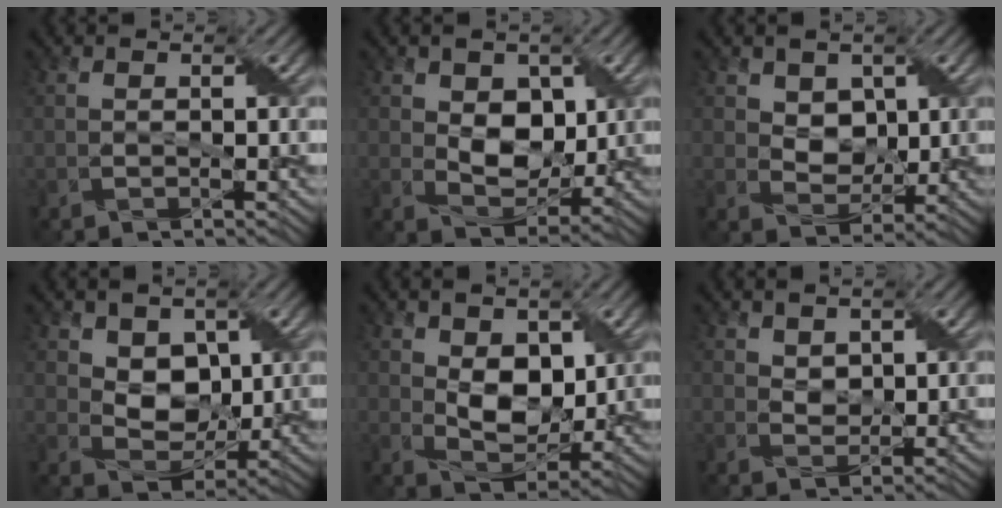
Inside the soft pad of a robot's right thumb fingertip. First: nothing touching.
{"total": 6.6, "force": [1.3, 4.7, 4.5], "torque": [-0.091, -0.006, 0.019]}
{"total": 4.5, "force": [1.6, 3.4, 2.4], "torque": [-0.061, -0.010, 0.019]}
{"total": 6.1, "force": [1.9, 4.5, 3.6], "torque": [-0.083, -0.012, 0.028]}
{"total": 7.3, "force": [1.5, 4.8, 5.2], "torque": [-0.111, -0.010, 0.026]}
{"total": 2.3, "force": [1.3, 1.6, 0.9], "torque": [-0.029, -0.003, 0.023]}